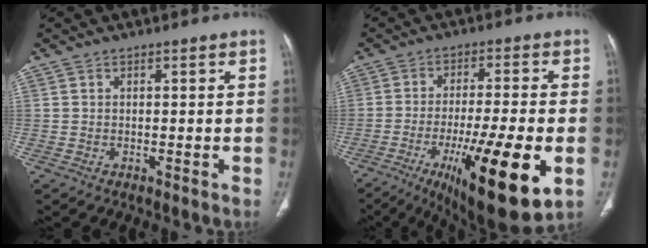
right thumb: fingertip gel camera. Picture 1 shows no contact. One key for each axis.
{"total": 20.2, "fx": -7.1, "fy": 4.4, "fz": 18.4, "tx": -0.275, "ty": -0.007, "tz": -0.099}